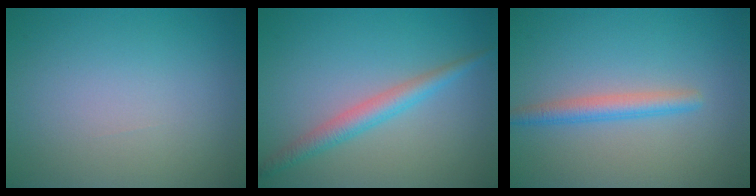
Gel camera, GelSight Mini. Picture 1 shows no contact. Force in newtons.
{"total": 2.6, "press": 2.6, "slide": 0.0}
{"total": 2.4, "press": 2.4, "slide": 0.1}